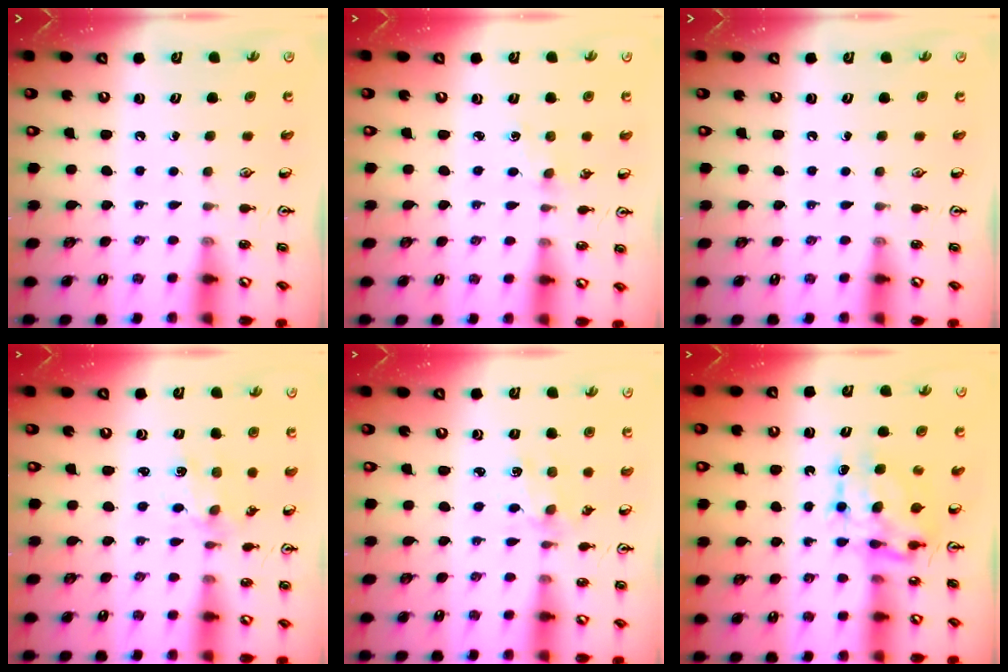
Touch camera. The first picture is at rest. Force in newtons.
{"total": 1.9, "press": 1.9, "slide": 0.4}
{"total": 0.0}
{"total": 2.4, "press": 2.4, "slide": 0.4}
{"total": 1.7, "press": 1.7, "slide": 0.3}
{"total": 7.2, "press": 7.2, "slide": 0.5}